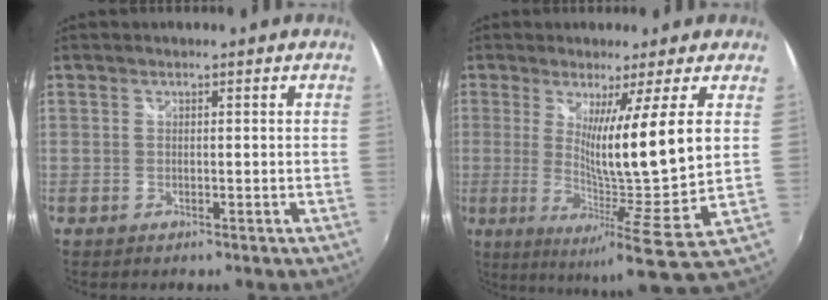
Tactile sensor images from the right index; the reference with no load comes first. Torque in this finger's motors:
{"motor_torque": [2.14, 0.00, 1.05, 0.21]}